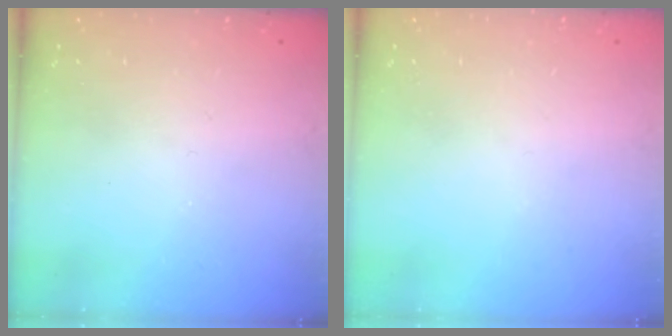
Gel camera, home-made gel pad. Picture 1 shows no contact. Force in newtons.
{"total": 0.0}